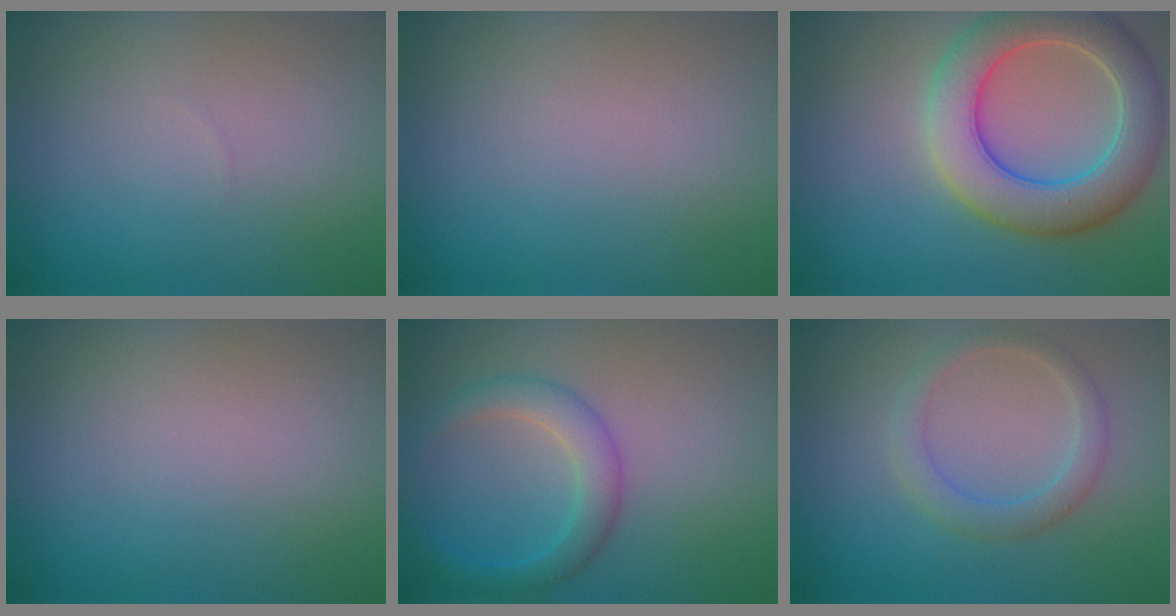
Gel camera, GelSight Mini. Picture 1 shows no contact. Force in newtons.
{"total": 0.0}
{"total": 7.5, "press": 7.5, "slide": 0.7}
{"total": 0.0}
{"total": 3.2, "press": 3.2, "slide": 0.2}
{"total": 2.4, "press": 2.4, "slide": 0.2}